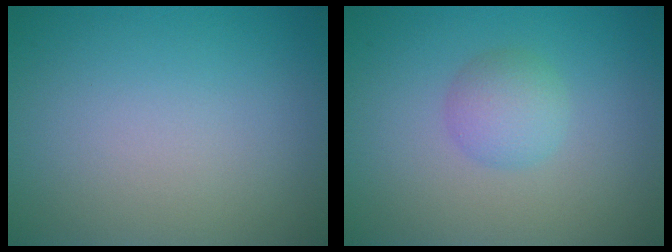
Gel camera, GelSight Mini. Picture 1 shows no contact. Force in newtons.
{"total": 2.3, "press": 2.3, "slide": 0.1}